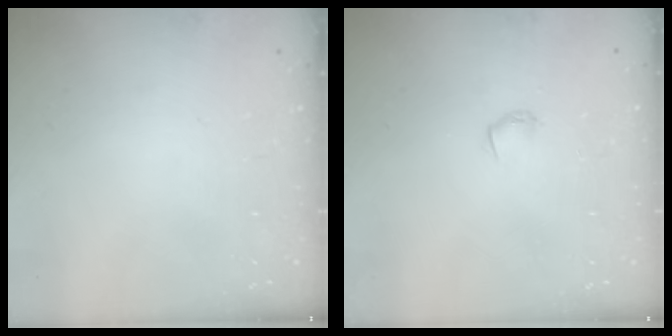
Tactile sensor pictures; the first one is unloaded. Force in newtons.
{"total": 3.8, "press": 3.7, "slide": 0.8}